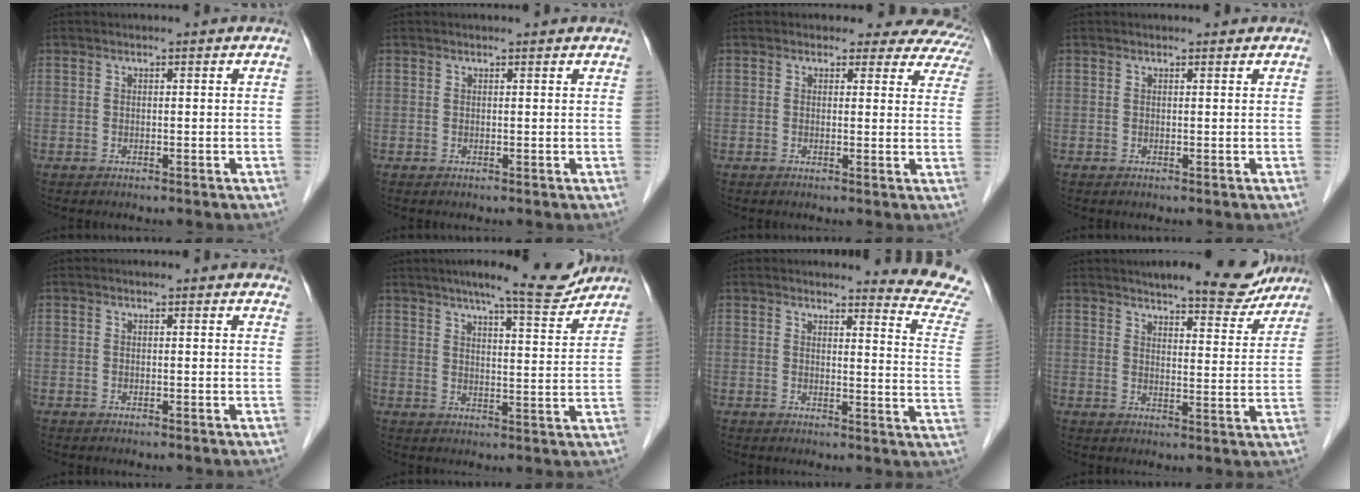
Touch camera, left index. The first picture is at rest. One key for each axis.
{"total": 1.9, "fx": 1.8, "fy": 0.4, "fz": 0.5, "tx": -0.015, "ty": 0.011, "tz": 0.015}
{"total": 11.2, "fx": 10.0, "fy": 4.9, "fz": 1.0, "tx": 0.035, "ty": -0.023, "tz": 0.066}
{"total": 1.4, "fx": 1.2, "fy": 0.5, "fz": 0.4, "tx": -0.010, "ty": 0.009, "tz": 0.013}
{"total": 5.0, "fx": 4.7, "fy": 1.1, "fz": 1.3, "tx": -0.007, "ty": 0.007, "tz": 0.036}
{"total": 11.0, "fx": 9.6, "fy": 0.6, "fz": 5.3, "tx": -0.073, "ty": -0.003, "tz": 0.125}
{"total": 10.1, "fx": 9.9, "fy": -1.7, "fz": -0.1, "tx": -0.004, "ty": -0.126, "tz": 0.091}
{"total": 12.6, "fx": 11.4, "fy": 2.5, "fz": 4.9, "tx": -0.053, "ty": -0.011, "tz": 0.139}